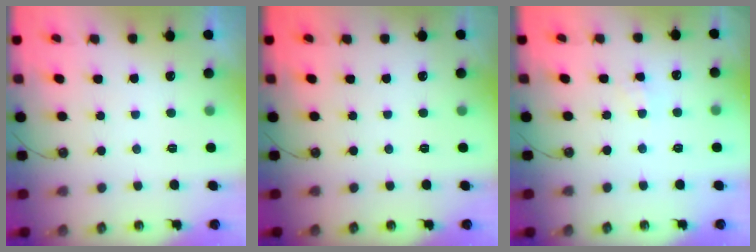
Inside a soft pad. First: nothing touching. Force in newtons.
{"total": 0.0}
{"total": 2.5, "press": 2.4, "slide": 0.4}